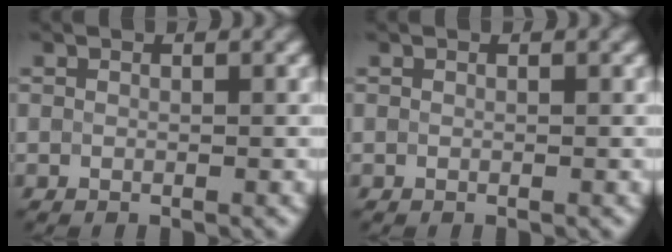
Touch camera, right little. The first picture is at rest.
{"total": 0.0}